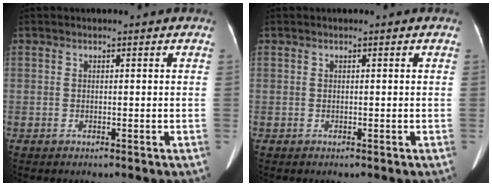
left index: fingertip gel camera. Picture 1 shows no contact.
{"total": 0.0}